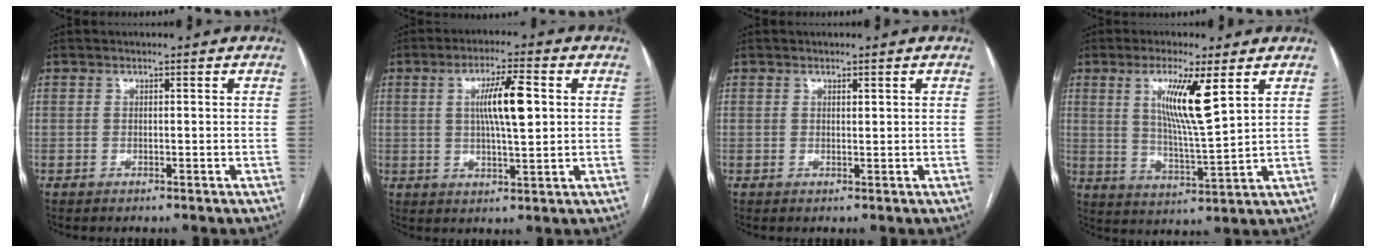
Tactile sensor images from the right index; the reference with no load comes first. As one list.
[{"total": 8.3, "force": [1.5, 1.3, 8.0], "torque": [-0.144, 0.008, 0.027]}, {"total": 0.5, "force": [0.4, 0.1, 0.4], "torque": [-0.007, -0.003, 0.006]}, {"total": 9.6, "force": [4.0, 0.4, 8.7], "torque": [-0.161, -0.011, 0.074]}]